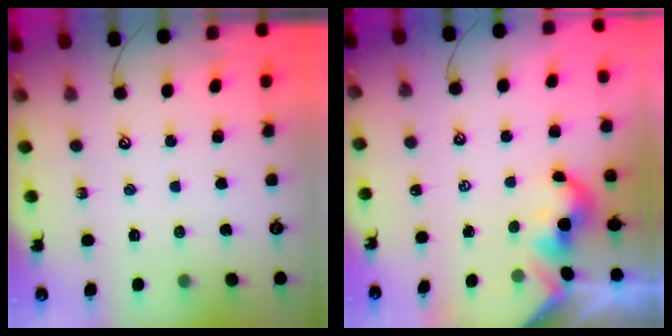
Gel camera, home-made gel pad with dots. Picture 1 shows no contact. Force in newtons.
{"total": 2.2, "press": 2.2, "slide": 0.4}